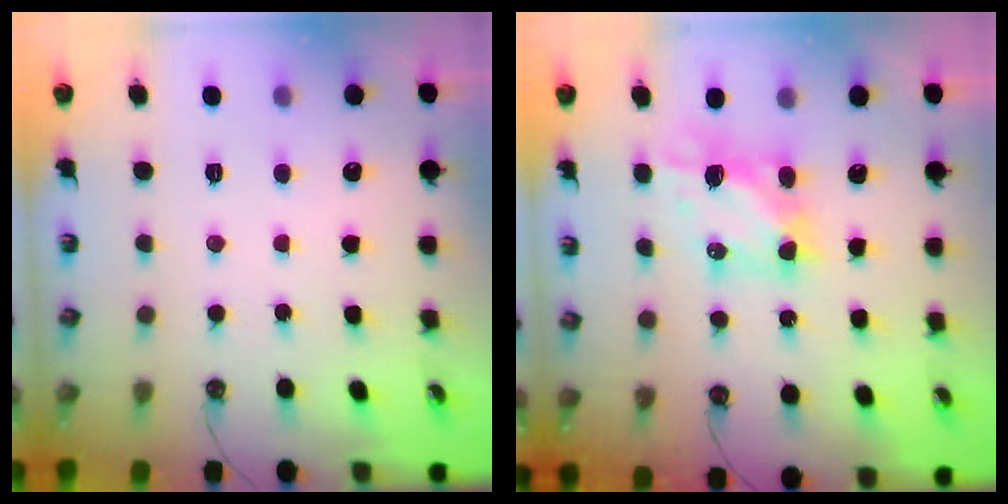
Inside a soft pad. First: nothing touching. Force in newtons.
{"total": 5.8, "press": 5.8, "slide": 0.4}